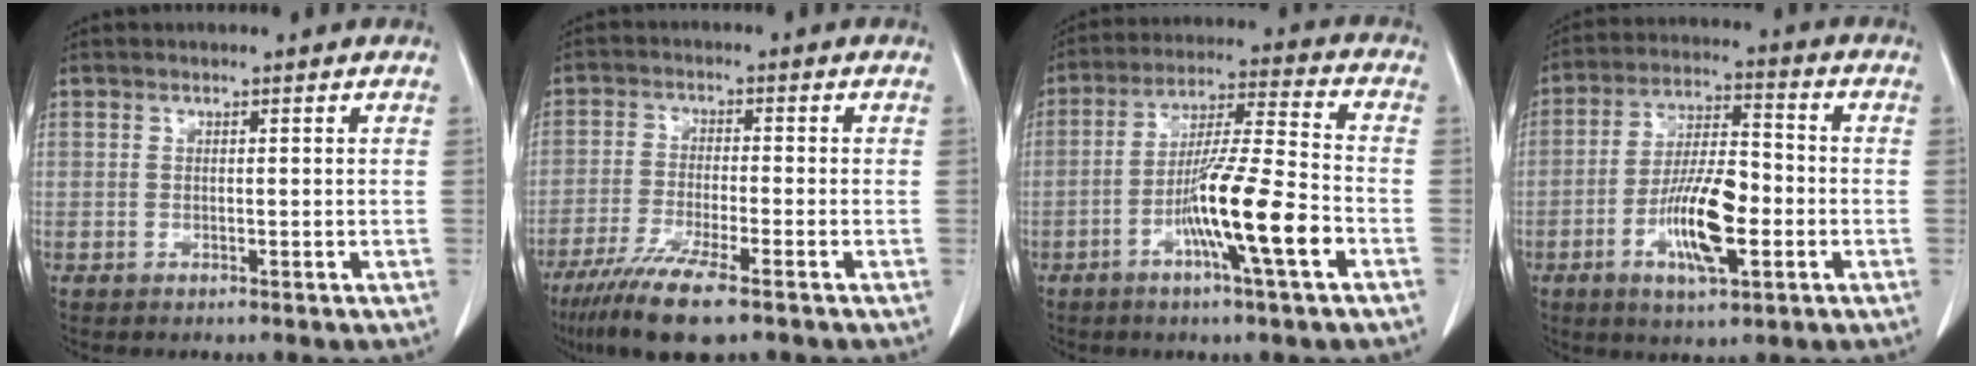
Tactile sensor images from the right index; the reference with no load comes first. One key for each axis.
{"total": 9.2, "fx": -6.2, "fy": 0.8, "fz": 6.7, "tx": -0.125, "ty": -0.025, "tz": -0.108}
{"total": 12.9, "fx": -4.9, "fy": -0.2, "fz": 11.9, "tx": -0.214, "ty": -0.004, "tz": -0.089}
{"total": 11.7, "fx": -3.5, "fy": 3.1, "fz": 10.7, "tx": -0.206, "ty": -0.001, "tz": -0.061}